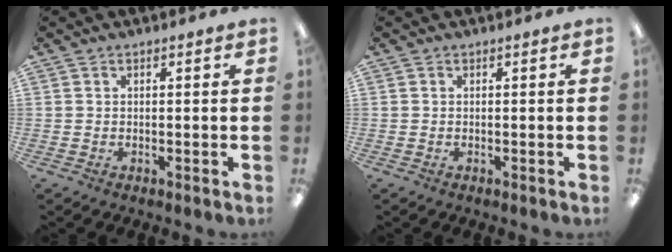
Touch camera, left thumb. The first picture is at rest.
{"total": 0.0}